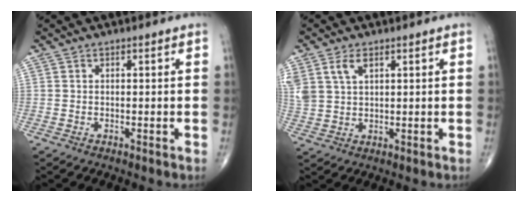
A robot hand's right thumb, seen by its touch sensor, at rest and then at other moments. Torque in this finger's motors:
{"motor_torque": [0.85, 0.81, 0.57, 0.50, 0.03]}